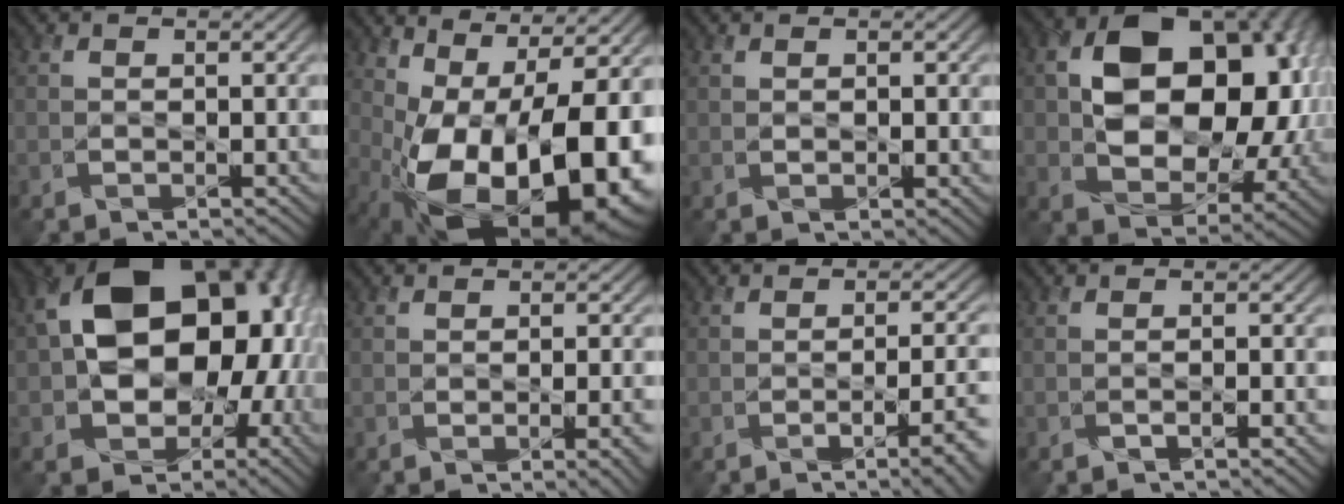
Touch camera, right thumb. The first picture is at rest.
{"total": 18.6, "force": [-2.8, 9.1, 16.0], "torque": [-0.227, -0.017, -0.026]}
{"total": 1.2, "force": [0.5, 0.4, 1.0], "torque": [-0.020, -0.001, 0.014]}
{"total": 17.8, "force": [2.4, 12.0, 13.0], "torque": [-0.206, -0.012, 0.060]}
{"total": 19.0, "force": [0.7, 13.4, 13.5], "torque": [-0.181, -0.005, 0.014]}
{"total": 3.6, "force": [-0.8, 1.0, 3.4], "torque": [-0.044, -0.005, -0.006]}
{"total": 7.2, "force": [-2.7, 2.3, 6.2], "torque": [-0.076, -0.010, -0.031]}
{"total": 1.1, "force": [-0.6, 0.0, 0.9], "torque": [-0.015, 0.000, -0.015]}